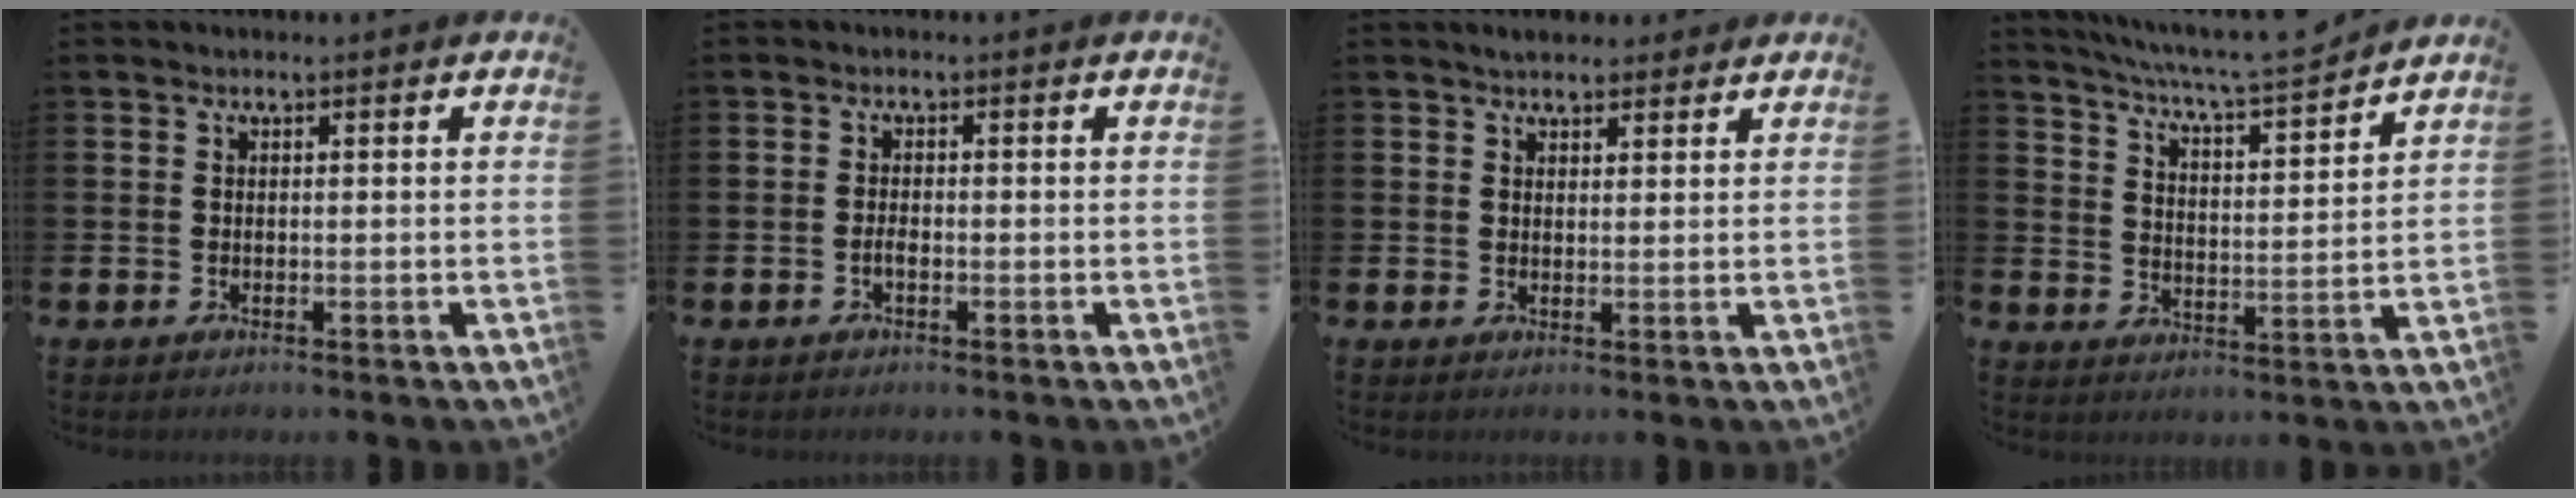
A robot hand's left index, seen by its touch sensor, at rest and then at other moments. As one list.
[{"total": 1.2, "force": [-0.6, 0.4, 0.9], "torque": [-0.017, -0.002, -0.012]}, {"total": 2.8, "force": [2.7, 0.9, 0.2], "torque": [0.000, -0.007, 0.047]}, {"total": 6.5, "force": [6.1, 0.0, 2.0], "torque": [-0.067, -0.050, 0.103]}]